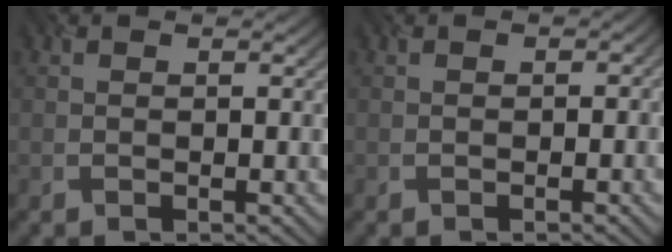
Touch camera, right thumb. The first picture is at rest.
{"total": 1.0, "force": [-0.6, 0.8, 0.2], "torque": [-0.007, 0.006, -0.004]}